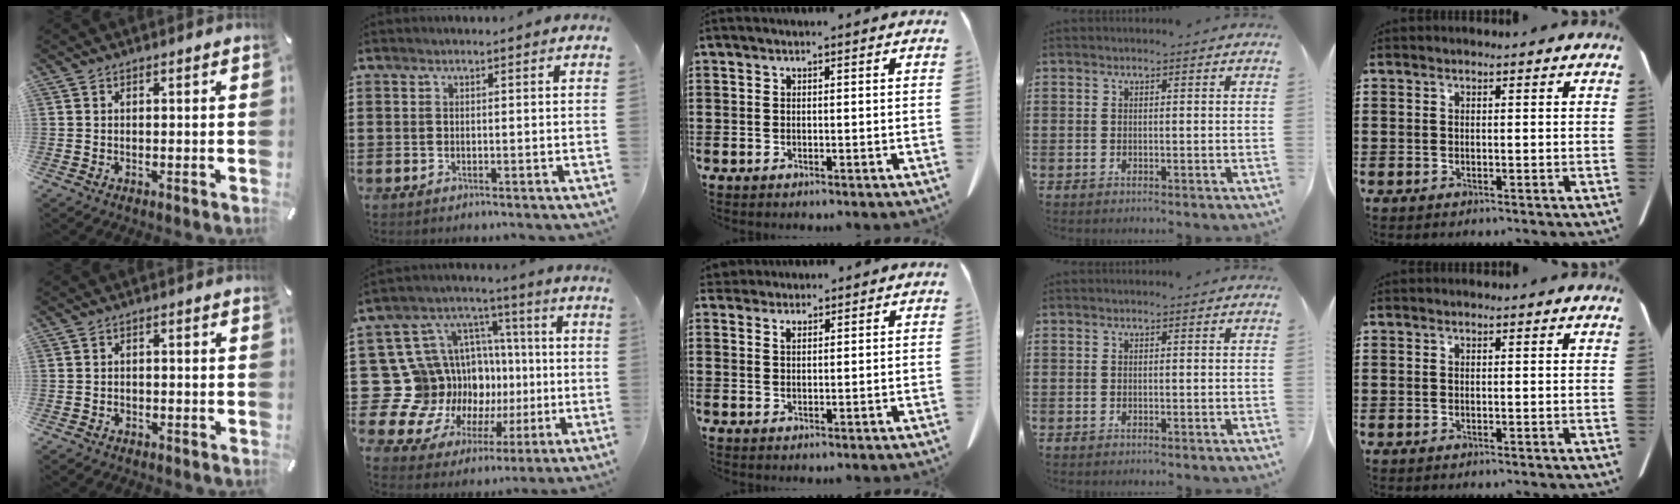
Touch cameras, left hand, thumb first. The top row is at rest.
{"thumb": {"total": 1.5, "force": [-0.8, 1.0, 0.7], "torque": [-0.016, 0.003, -0.018]}, "index": {"total": 16.4, "force": [-0.6, 15.4, 5.6], "torque": [-0.158, -0.035, 0.035]}, "middle": {"total": 1.9, "force": [1.7, 0.7, 0.7], "torque": [-0.018, 0.003, 0.034]}}